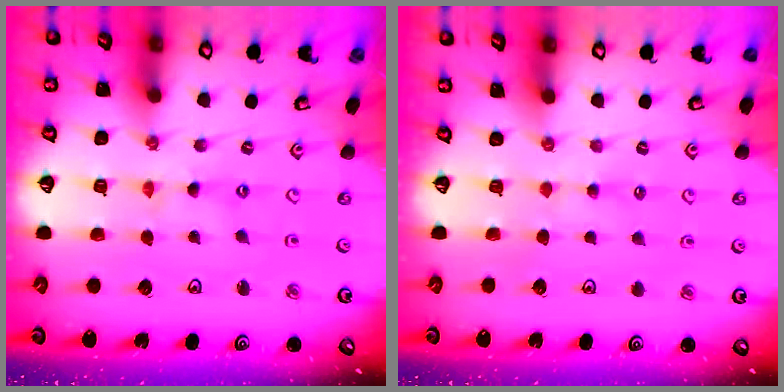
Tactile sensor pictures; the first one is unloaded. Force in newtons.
{"total": 2.3, "press": 2.2, "slide": 0.5}